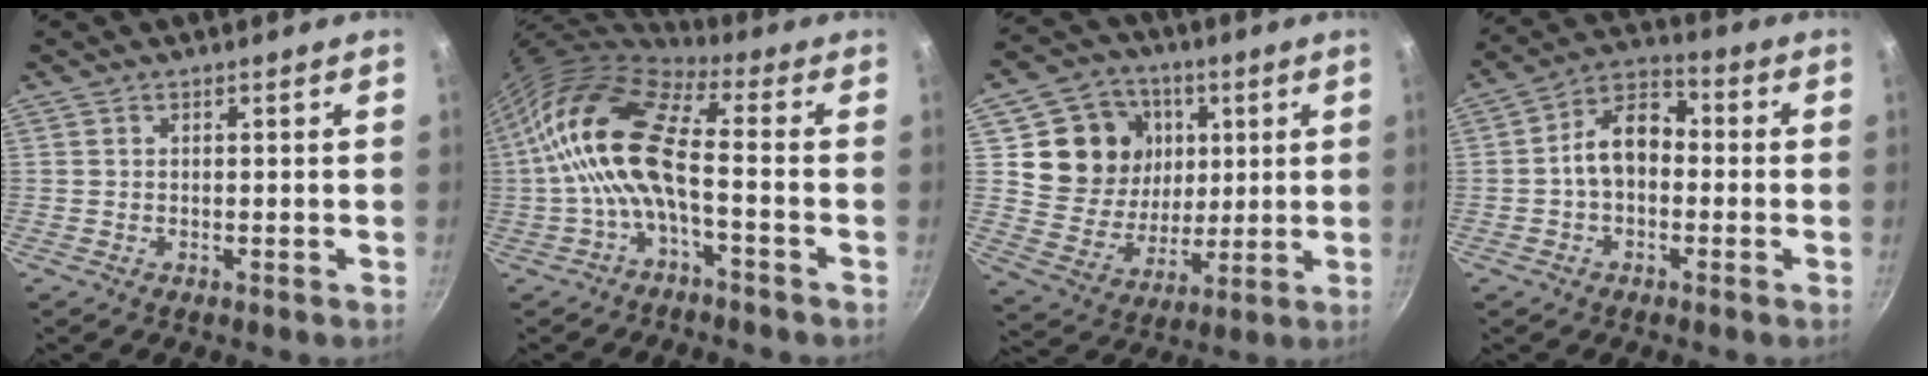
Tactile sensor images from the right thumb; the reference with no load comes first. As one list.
[{"total": 14.3, "force": [-1.8, 5.4, 13.1], "torque": [-0.264, 0.035, -0.046]}, {"total": 15.5, "force": [4.5, 13.5, 6.3], "torque": [-0.081, -0.014, 0.086]}, {"total": 9.5, "force": [-0.7, 6.5, 6.9], "torque": [-0.087, 0.038, -0.030]}]